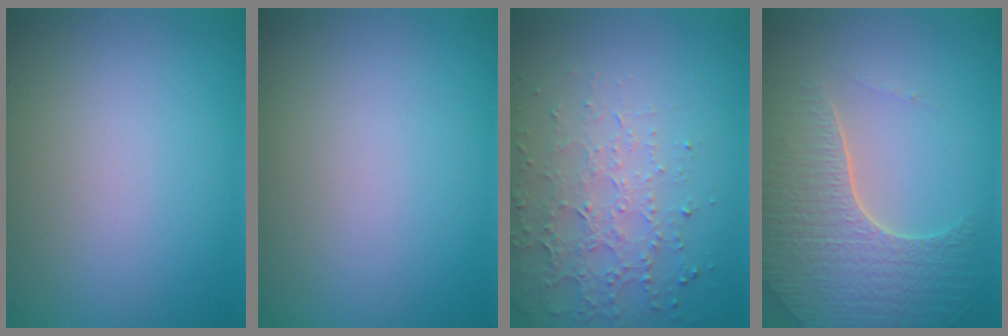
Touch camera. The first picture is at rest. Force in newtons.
{"total": 0.0}
{"total": 4.6, "press": 3.3, "slide": 3.2}
{"total": 6.7, "press": 5.1, "slide": 4.3}